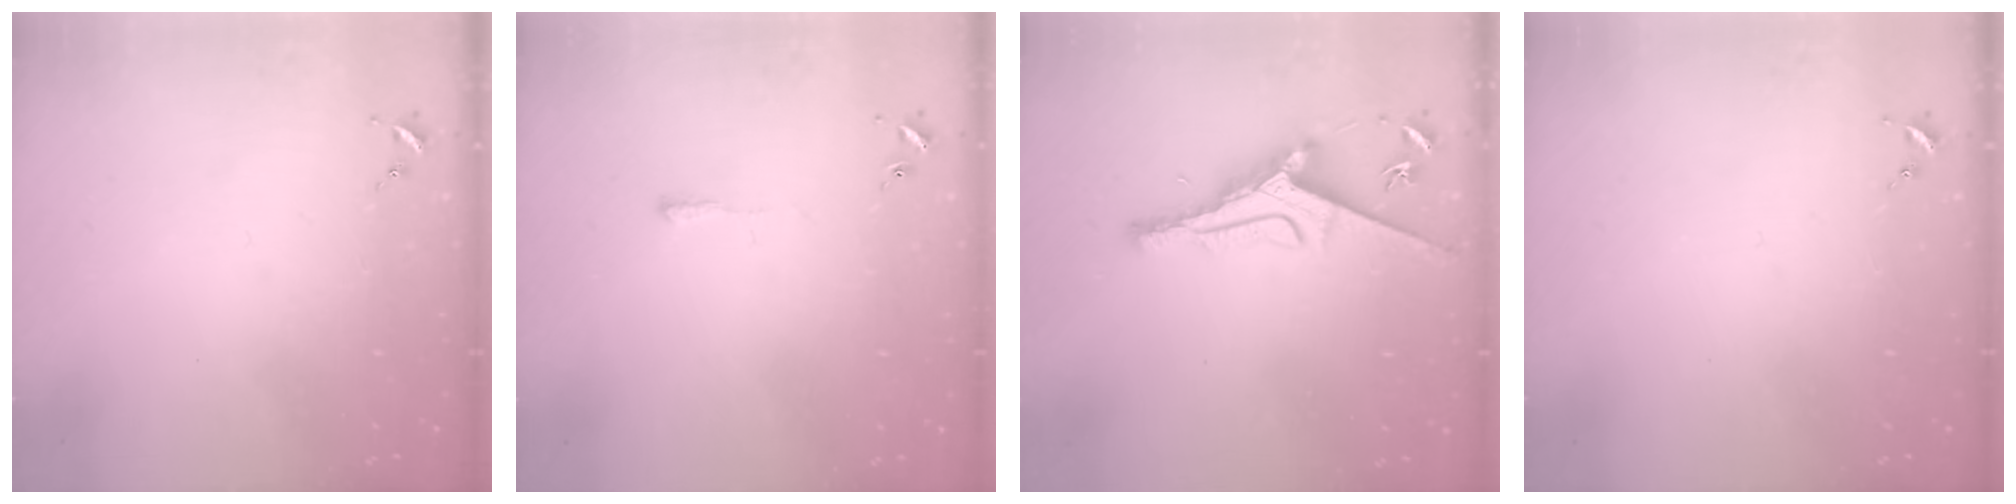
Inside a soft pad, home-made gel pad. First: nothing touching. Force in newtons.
{"total": 4.0, "press": 3.9, "slide": 0.5}
{"total": 9.6, "press": 9.6, "slide": 0.7}
{"total": 0.0}